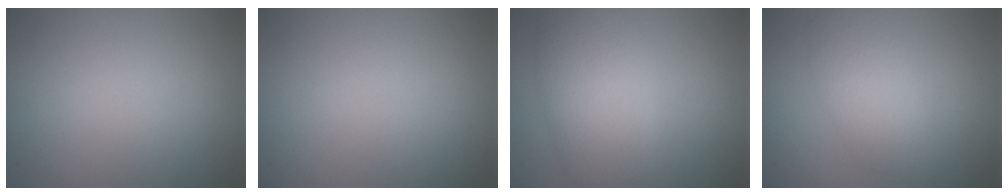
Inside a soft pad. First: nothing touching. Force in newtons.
{"total": 0.0}
{"total": 5.7, "press": 5.7, "slide": 0.3}
{"total": 3.3, "press": 3.3, "slide": 0.0}